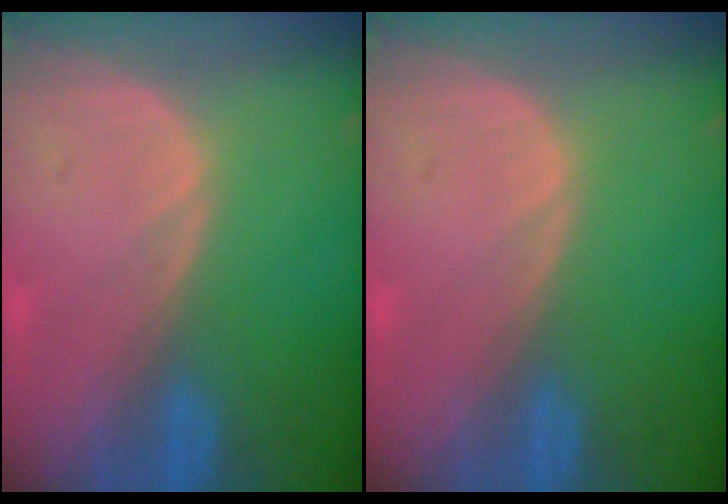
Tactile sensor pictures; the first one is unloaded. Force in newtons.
{"total": 0.0}